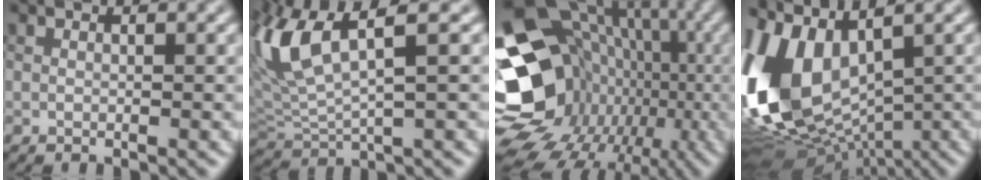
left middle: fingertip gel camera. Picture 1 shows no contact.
{"total": 7.3, "force": [1.9, 2.3, 6.7], "torque": [-0.162, 0.013, 0.043]}
{"total": 19.0, "force": [-4.7, 16.1, 9.1], "torque": [-0.147, 0.012, -0.072]}
{"total": 14.0, "force": [0.1, 8.2, 11.3], "torque": [-0.266, 0.001, 0.012]}